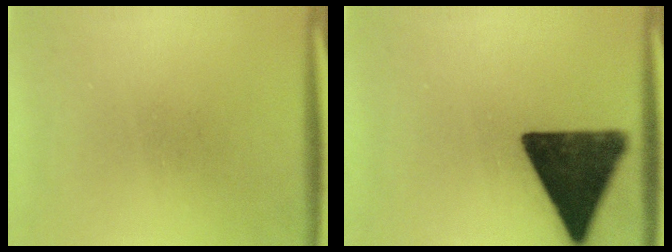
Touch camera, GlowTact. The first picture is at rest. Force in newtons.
{"total": 15.9}